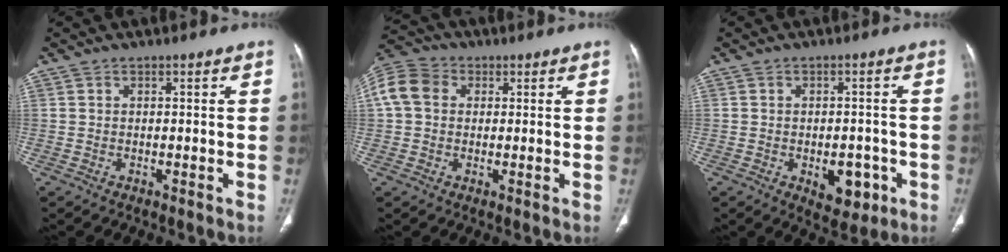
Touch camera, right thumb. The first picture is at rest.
{"total": 9.3, "force": [2.0, 7.4, 5.3], "torque": [-0.103, 0.024, 0.030]}
{"total": 6.8, "force": [-2.3, 4.0, 4.9], "torque": [-0.038, 0.010, -0.020]}